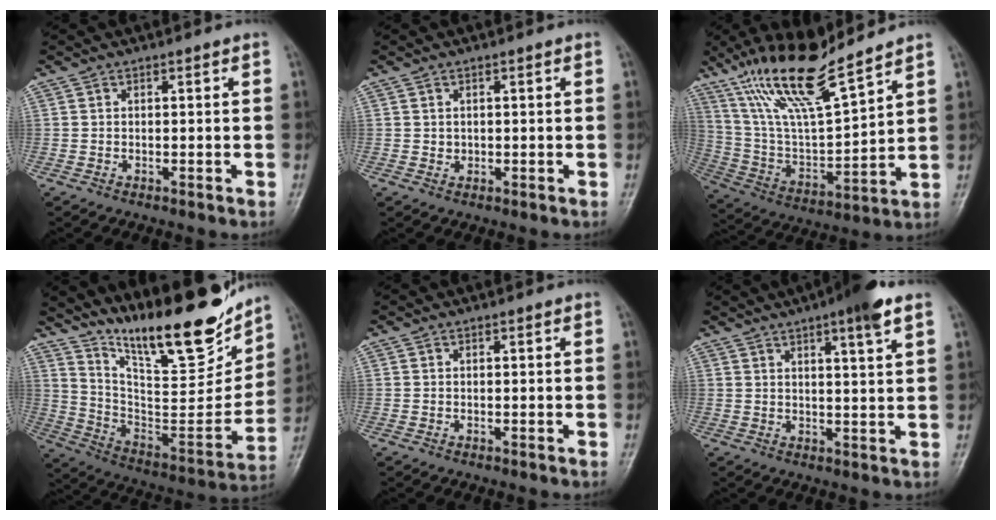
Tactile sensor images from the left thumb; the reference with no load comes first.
{"total": 0.9, "force": [0.5, 0.8, 0.2], "torque": [0.008, -0.003, 0.008]}
{"total": 18.2, "force": [13.8, 3.1, 11.5], "torque": [-0.195, -0.067, 0.269]}
{"total": 24.5, "force": [18.5, 6.3, 14.8], "torque": [-0.186, -0.101, 0.312]}
{"total": 0.0}
{"total": 7.5, "force": [4.6, 0.8, 5.8], "torque": [-0.080, -0.015, 0.066]}